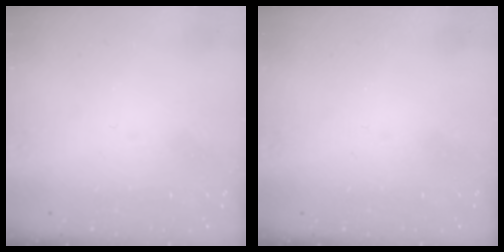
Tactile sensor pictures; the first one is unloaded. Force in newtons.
{"total": 0.0}